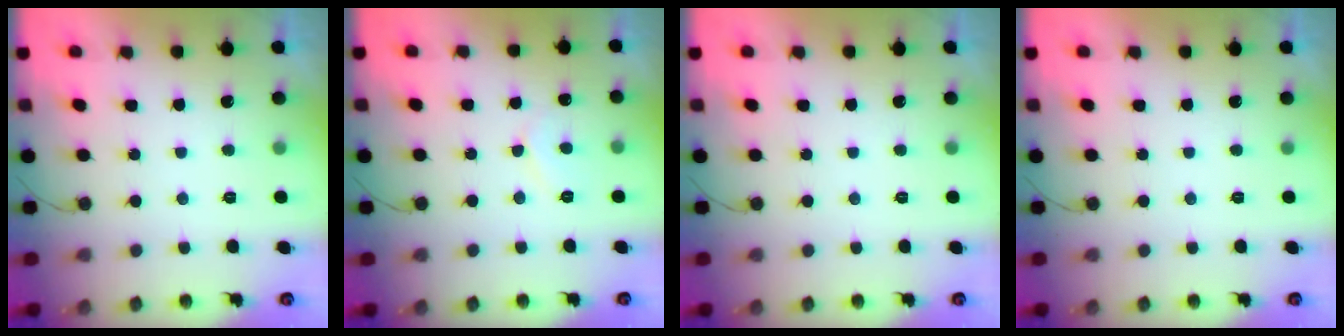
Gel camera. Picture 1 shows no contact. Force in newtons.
{"total": 5.6, "press": 5.6, "slide": 0.6}
{"total": 0.0}
{"total": 0.0}